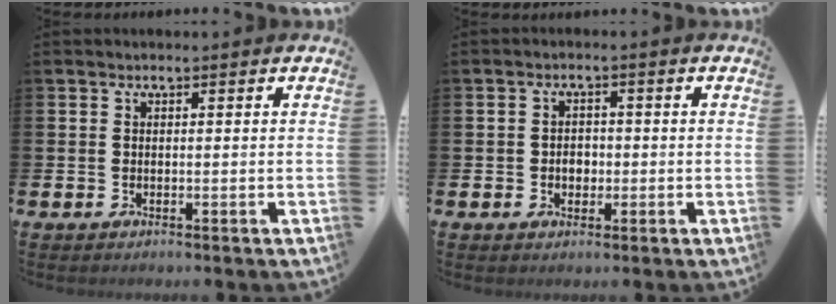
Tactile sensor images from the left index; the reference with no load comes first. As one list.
[{"total": 2.2, "force": [-0.4, 1.8, 1.2], "torque": [-0.008, 0.001, -0.014]}]